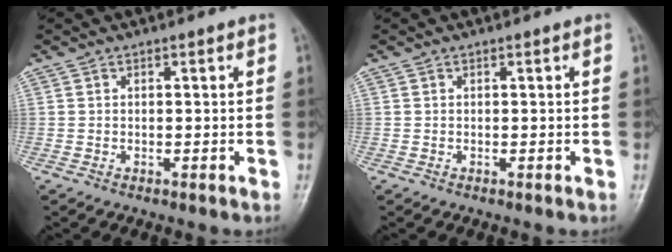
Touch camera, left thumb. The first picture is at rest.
{"total": 0.0}